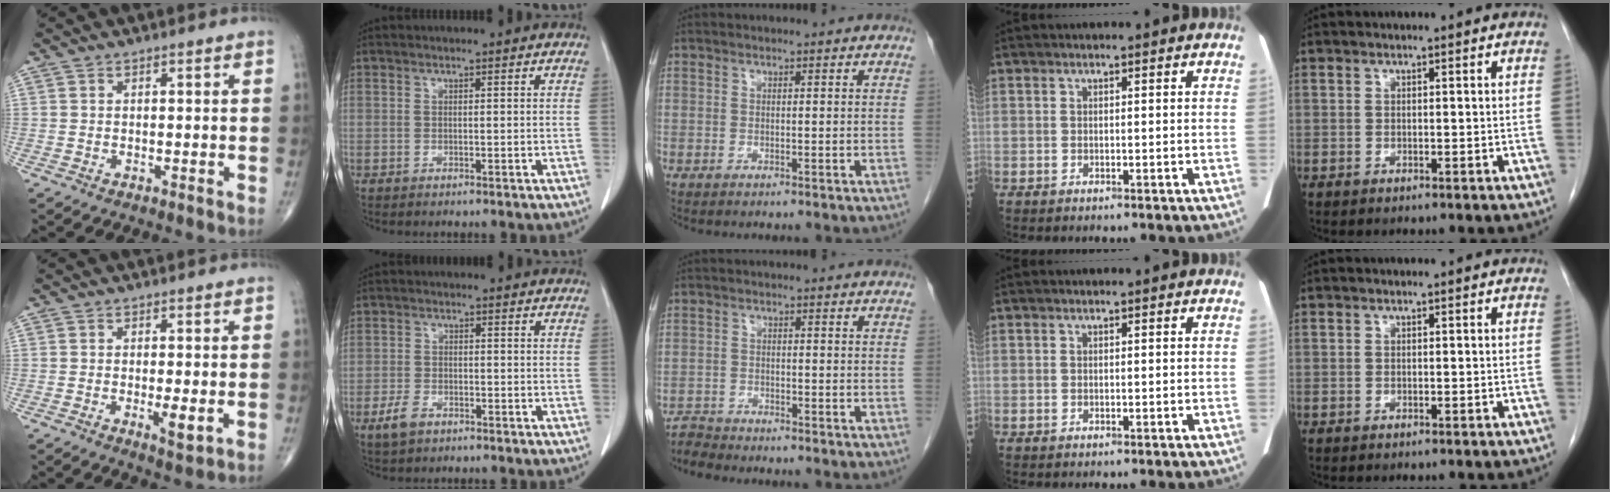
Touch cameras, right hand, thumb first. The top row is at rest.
{"thumb": {"total": 3.5, "force": [-0.6, 0.9, 3.3], "torque": [-0.053, -0.010, -0.010]}, "index": {"total": 3.4, "force": [-2.0, 1.9, 1.9], "torque": [-0.045, 0.000, -0.031]}, "middle": {"total": 2.4, "force": [-2.3, -0.2, -0.6], "torque": [0.017, -0.014, -0.043]}}